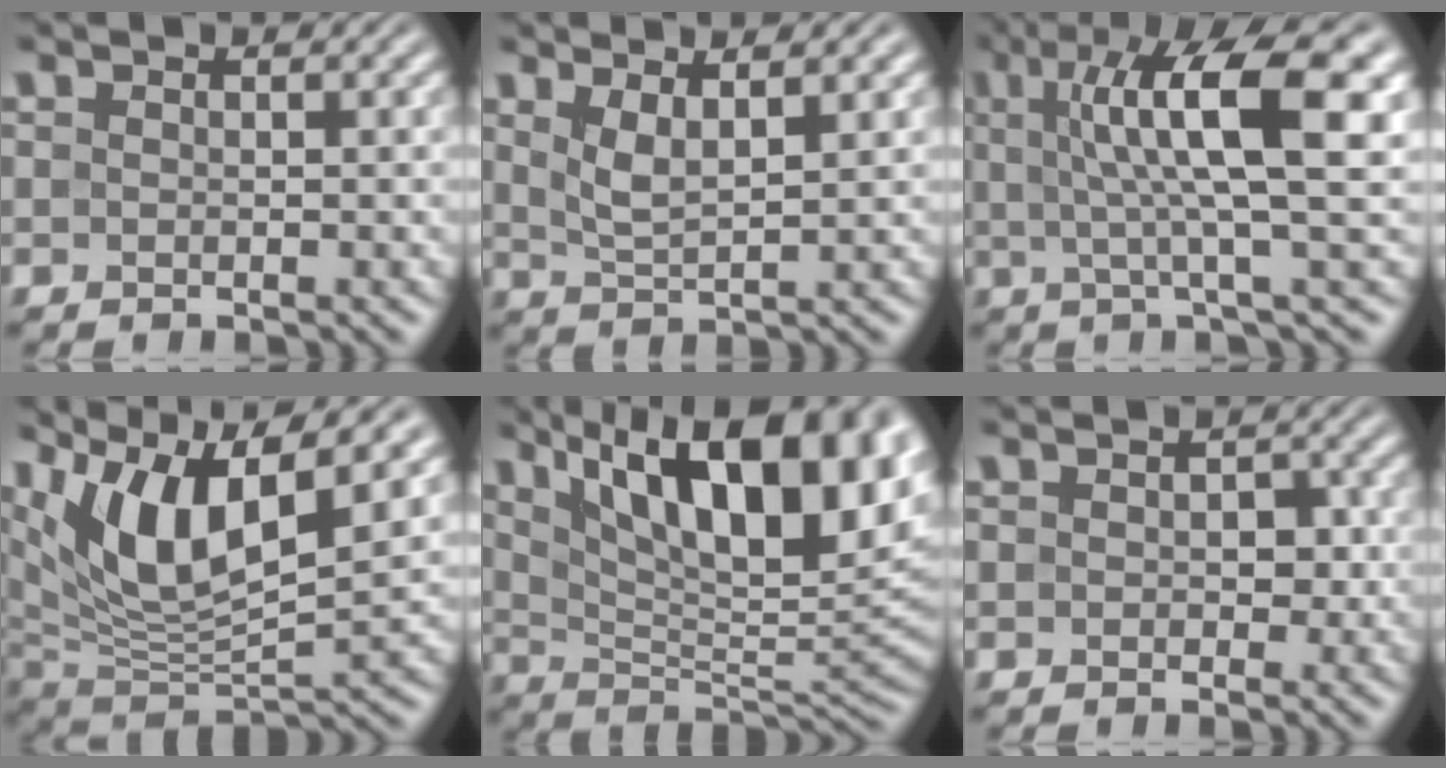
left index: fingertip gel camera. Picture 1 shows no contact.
{"total": 3.0, "force": [1.7, 0.8, 2.4], "torque": [-0.046, -0.005, 0.034]}
{"total": 9.6, "force": [2.2, 1.8, 9.1], "torque": [-0.133, 0.006, 0.036]}
{"total": 10.2, "force": [5.0, 3.6, 8.2], "torque": [-0.159, -0.002, 0.092]}
{"total": 15.2, "force": [7.0, 6.2, 12.0], "torque": [-0.170, 0.015, 0.117]}
{"total": 1.7, "force": [0.0, 1.2, 1.2], "torque": [-0.017, -0.001, -0.003]}